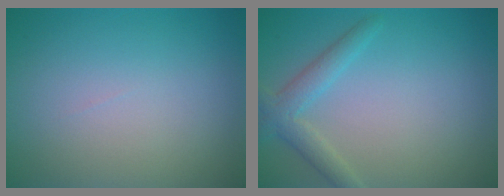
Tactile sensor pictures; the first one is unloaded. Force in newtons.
{"total": 2.6, "press": 2.6, "slide": 0.1}